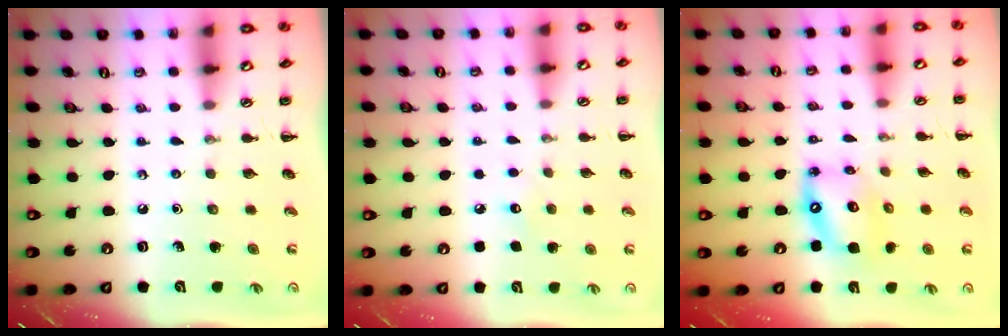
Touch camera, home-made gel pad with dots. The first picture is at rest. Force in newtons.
{"total": 5.1, "press": 5.0, "slide": 1.1}
{"total": 12.1, "press": 11.7, "slide": 2.8}